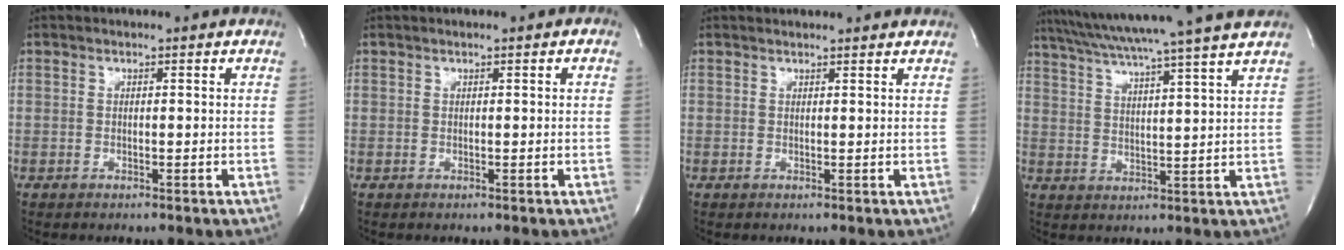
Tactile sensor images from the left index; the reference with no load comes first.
{"total": 0.7, "force": [0.2, 0.2, 0.6], "torque": [-0.007, 0.006, 0.002]}
{"total": 5.0, "force": [4.8, 0.6, 1.3], "torque": [-0.019, 0.023, 0.052]}
{"total": 18.0, "force": [15.6, -2.0, 8.9], "torque": [-0.159, -0.007, 0.220]}